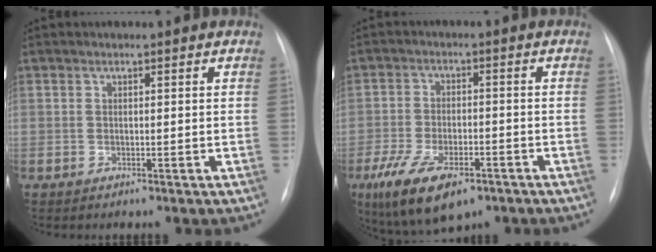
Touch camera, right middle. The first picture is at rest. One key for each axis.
{"total": 11.2, "fx": -6.6, "fy": 4.7, "fz": 7.8, "tx": -0.148, "ty": -0.013, "tz": -0.107}